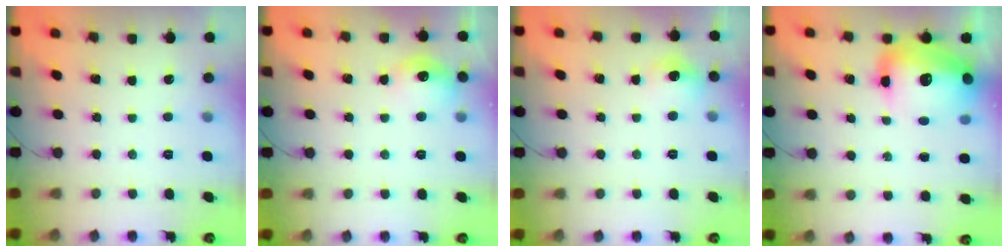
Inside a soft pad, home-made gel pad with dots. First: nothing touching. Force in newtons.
{"total": 10.5, "press": 10.5, "slide": 0.7}
{"total": 7.9, "press": 7.6, "slide": 2.1}
{"total": 18.8, "press": 18.1, "slide": 4.8}